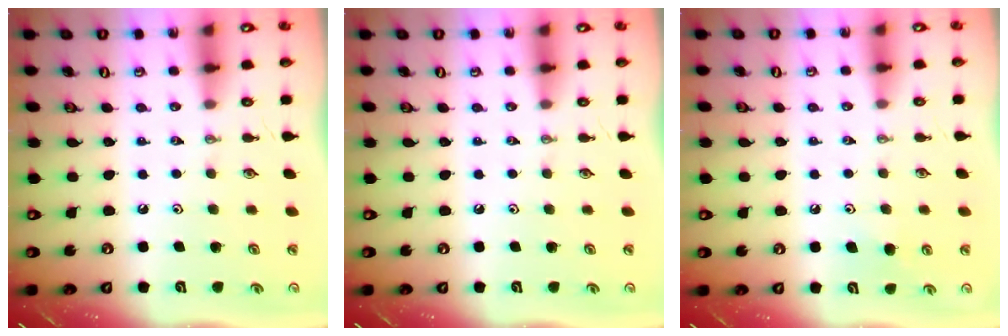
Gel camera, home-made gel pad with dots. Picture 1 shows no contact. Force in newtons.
{"total": 0.0}
{"total": 5.5, "press": 5.4, "slide": 1.2}